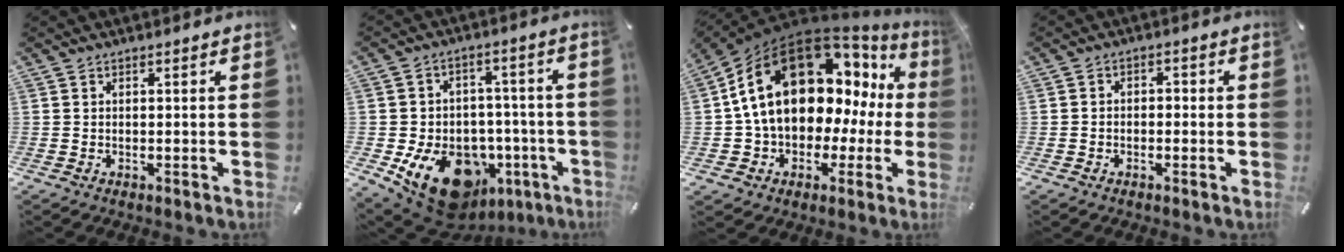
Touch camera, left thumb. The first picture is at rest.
{"total": 18.5, "force": [-8.6, 12.3, 10.9], "torque": [-0.160, 0.045, -0.124]}
{"total": 20.9, "force": [5.4, 14.3, 14.3], "torque": [-0.254, -0.038, 0.098]}
{"total": 2.2, "force": [-1.5, 1.4, 0.7], "torque": [-0.013, 0.012, -0.032]}